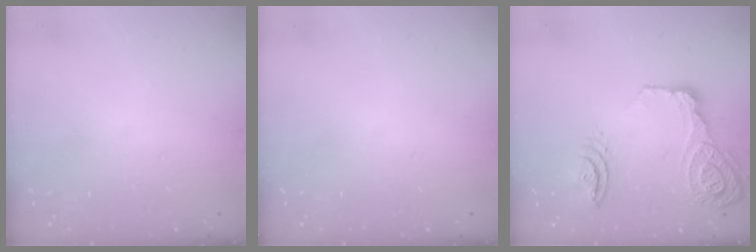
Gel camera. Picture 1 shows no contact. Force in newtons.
{"total": 0.0}
{"total": 17.7, "press": 17.1, "slide": 4.4}